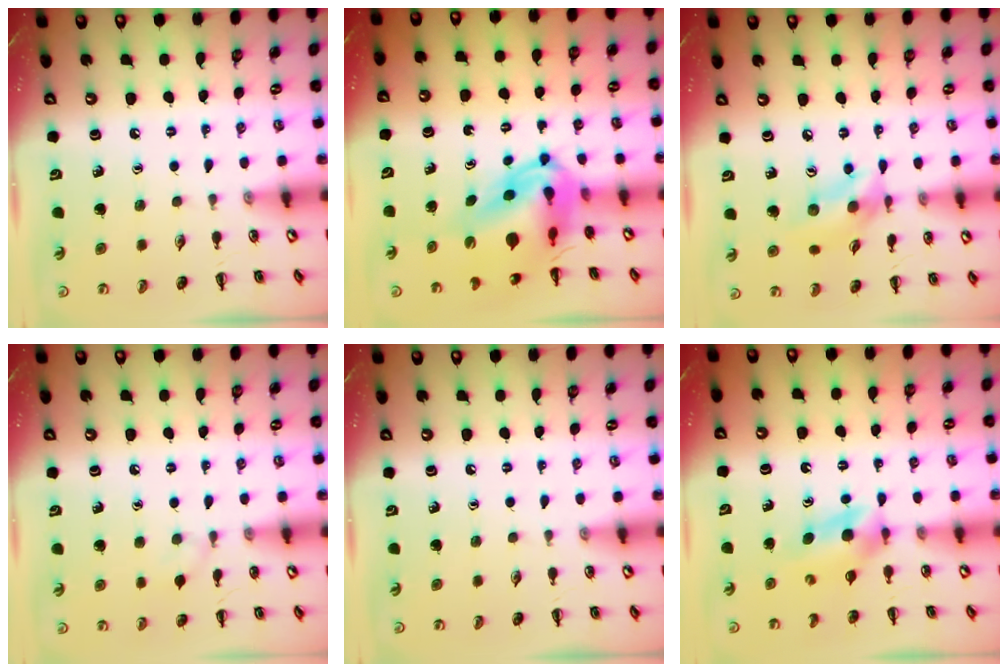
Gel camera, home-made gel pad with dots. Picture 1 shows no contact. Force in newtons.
{"total": 8.1, "press": 7.7, "slide": 2.6}
{"total": 10.0, "press": 9.8, "slide": 1.7}
{"total": 5.1, "press": 4.7, "slide": 2.0}
{"total": 0.0}
{"total": 3.9, "press": 3.7, "slide": 0.9}